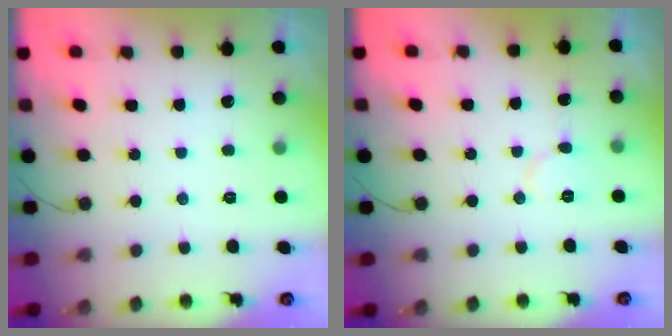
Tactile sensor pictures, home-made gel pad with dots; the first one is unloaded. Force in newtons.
{"total": 4.1, "press": 4.1, "slide": 0.5}